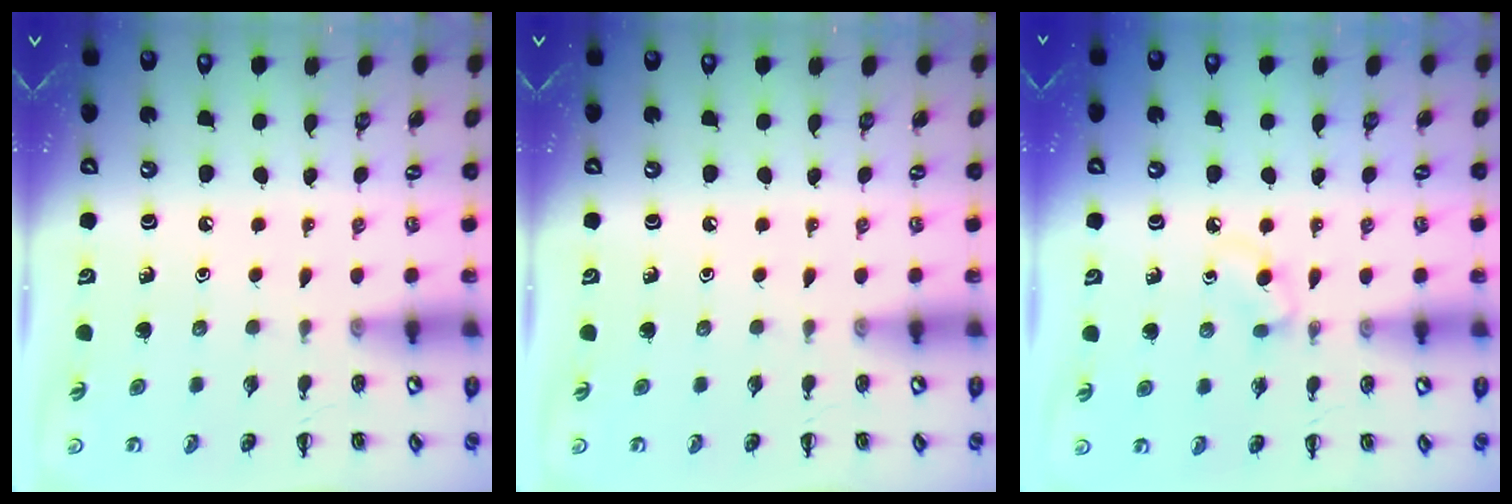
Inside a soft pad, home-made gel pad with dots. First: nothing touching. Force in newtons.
{"total": 0.0}
{"total": 2.9, "press": 2.7, "slide": 1.2}